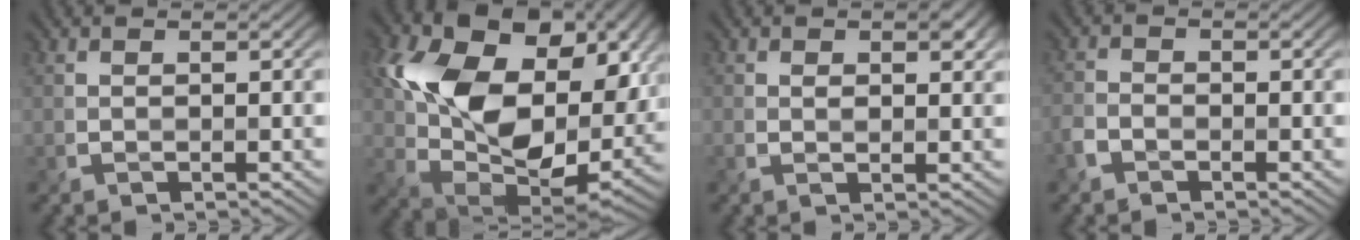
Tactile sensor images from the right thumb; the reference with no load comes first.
{"total": 17.4, "force": [4.9, 12.0, 11.6], "torque": [-0.229, -0.003, 0.101]}
{"total": 2.1, "force": [0.9, 1.2, 1.5], "torque": [-0.023, -0.005, 0.014]}
{"total": 1.8, "force": [-1.5, 0.9, 0.4], "torque": [-0.005, 0.002, -0.039]}